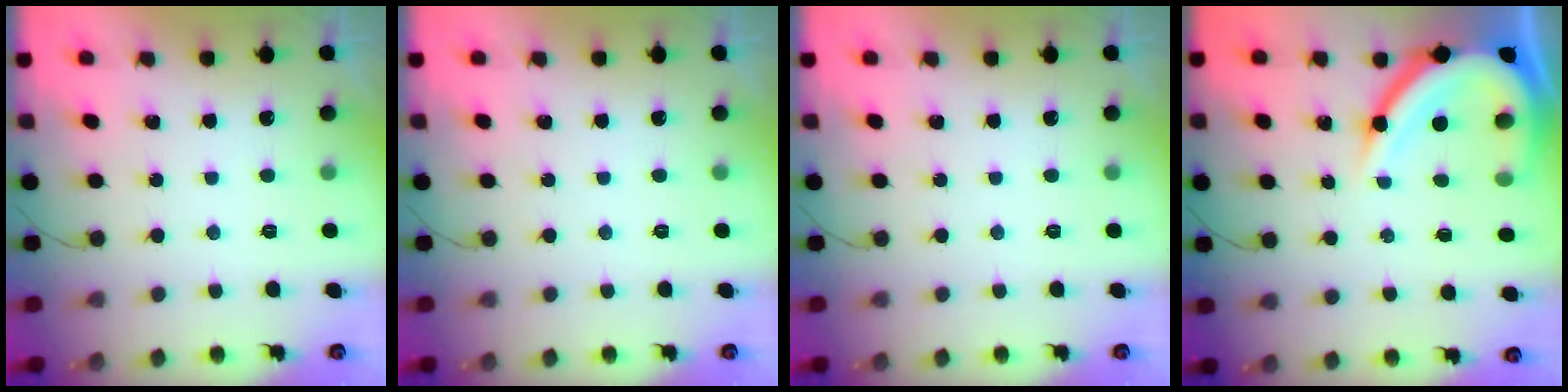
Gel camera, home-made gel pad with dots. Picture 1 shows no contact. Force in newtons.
{"total": 0.0}
{"total": 0.0}
{"total": 15.6, "press": 15.6, "slide": 1.3}